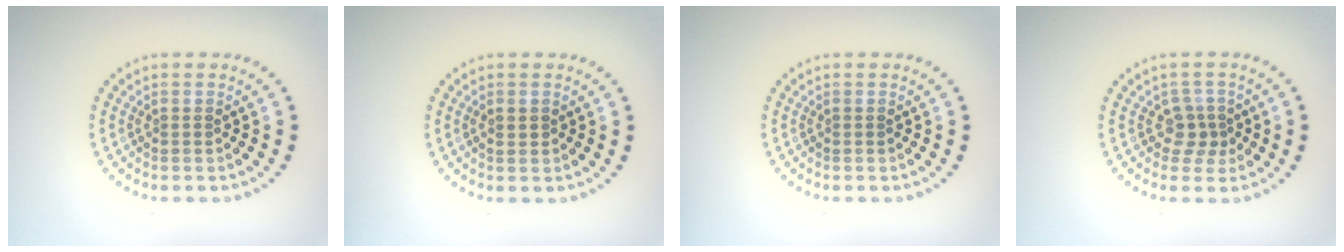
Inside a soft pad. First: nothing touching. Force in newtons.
{"total": 0.5, "press": 0.5, "slide": 0.2}
{"total": 0.0}
{"total": 2.0, "press": 1.7, "slide": 1.2}